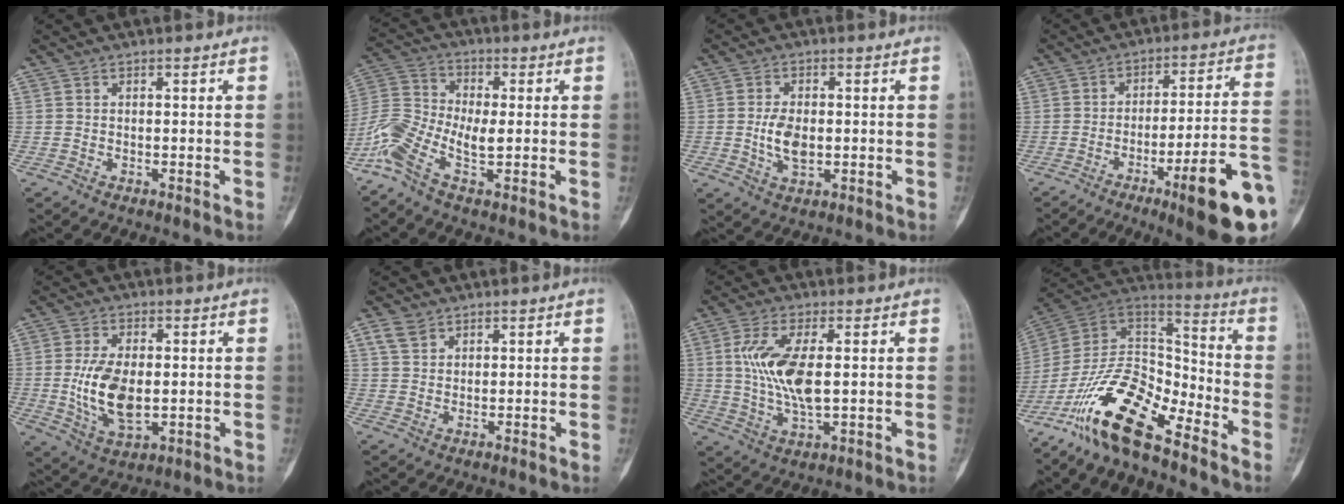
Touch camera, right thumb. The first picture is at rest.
{"total": 9.4, "force": [-3.1, 3.6, 8.1], "torque": [-0.178, 0.023, -0.075]}
{"total": 5.6, "force": [-0.4, 3.2, 4.5], "torque": [-0.078, -0.002, -0.006]}
{"total": 18.6, "force": [-7.7, 2.7, 16.8], "torque": [-0.193, 0.030, -0.106]}
{"total": 11.0, "force": [-0.5, 6.0, 9.3], "torque": [-0.172, -0.008, 0.000]}
{"total": 3.1, "force": [2.0, 2.0, 1.4], "torque": [-0.025, -0.001, 0.043]}
{"total": 11.0, "force": [1.2, 4.2, 10.1], "torque": [-0.214, -0.011, 0.029]}
{"total": 18.7, "force": [-12.3, 6.9, 12.3], "torque": [-0.208, 0.087, -0.228]}